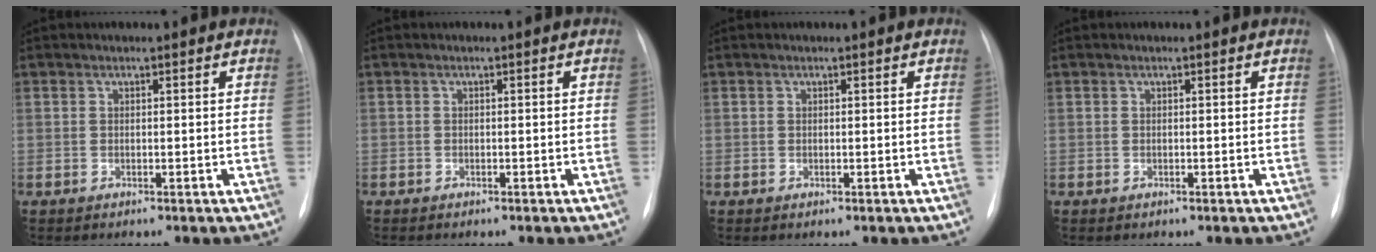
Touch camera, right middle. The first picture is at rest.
{"total": 0.0}
{"total": 0.0}
{"total": 0.0}